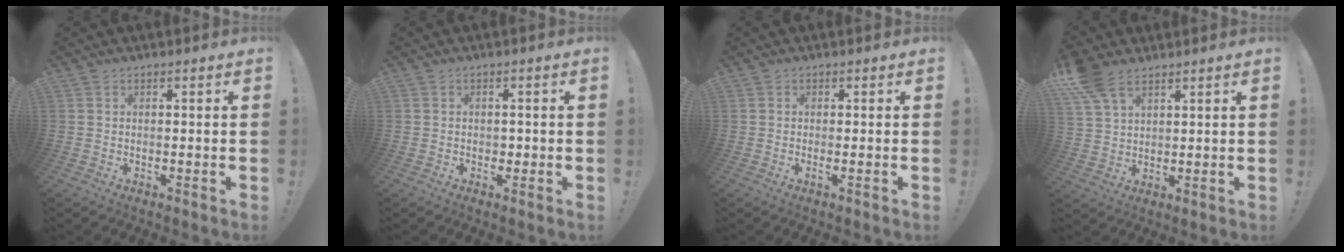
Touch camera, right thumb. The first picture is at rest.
{"total": 1.5, "force": [-0.4, 1.3, 0.5], "torque": [-0.005, 0.002, -0.009]}
{"total": 1.0, "force": [0.2, 0.0, 1.0], "torque": [-0.013, -0.006, 0.003]}
{"total": 9.1, "force": [6.3, 4.4, 4.8], "torque": [-0.095, -0.023, 0.127]}